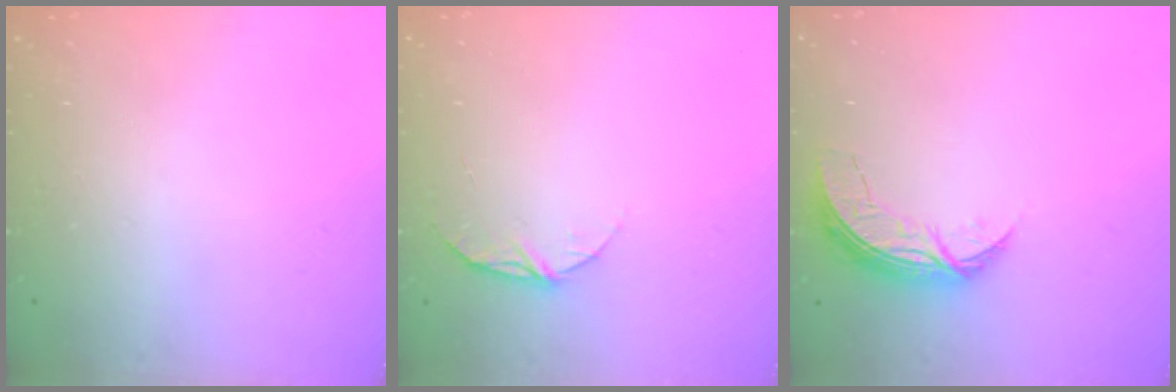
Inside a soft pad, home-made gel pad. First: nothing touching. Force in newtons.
{"total": 6.6, "press": 6.5, "slide": 0.6}
{"total": 7.1, "press": 7.1, "slide": 0.6}